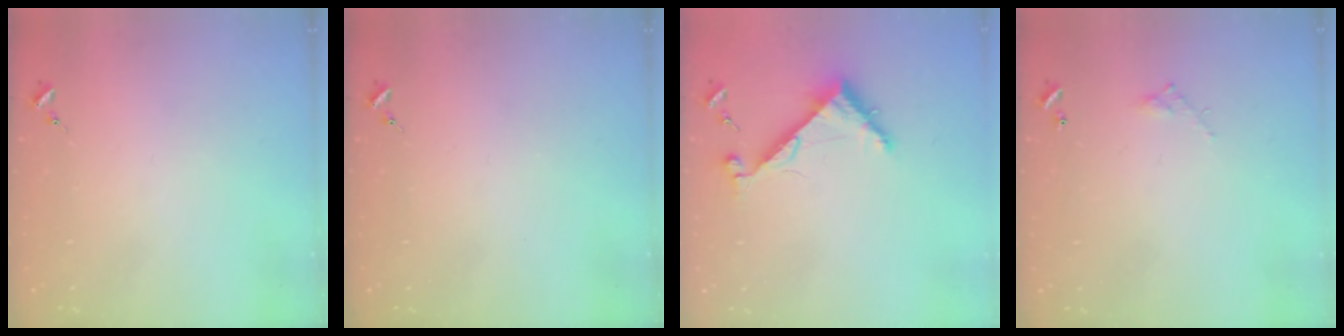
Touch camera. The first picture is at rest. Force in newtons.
{"total": 0.0}
{"total": 6.9, "press": 6.9, "slide": 0.6}
{"total": 3.8, "press": 3.8, "slide": 0.2}